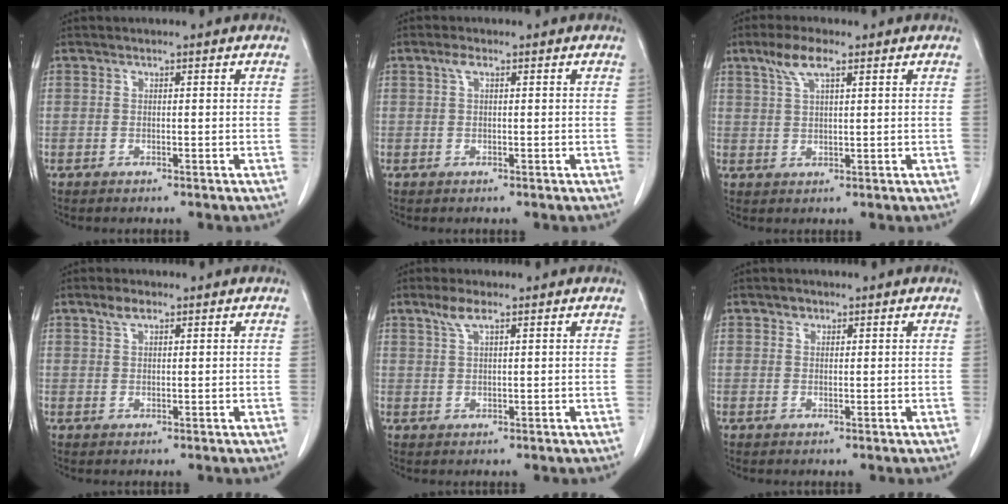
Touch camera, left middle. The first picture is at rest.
{"total": 1.4, "force": [0.6, 0.4, 1.1], "torque": [-0.025, 0.010, 0.011]}
{"total": 4.9, "force": [2.9, 1.1, 3.8], "torque": [-0.082, 0.011, 0.059]}
{"total": 2.2, "force": [1.4, 0.8, 1.4], "torque": [-0.030, 0.007, 0.029]}
{"total": 2.8, "force": [1.9, 0.4, 2.1], "torque": [-0.049, 0.007, 0.040]}
{"total": 1.0, "force": [0.6, 0.7, 0.2], "torque": [0.002, -0.003, 0.008]}